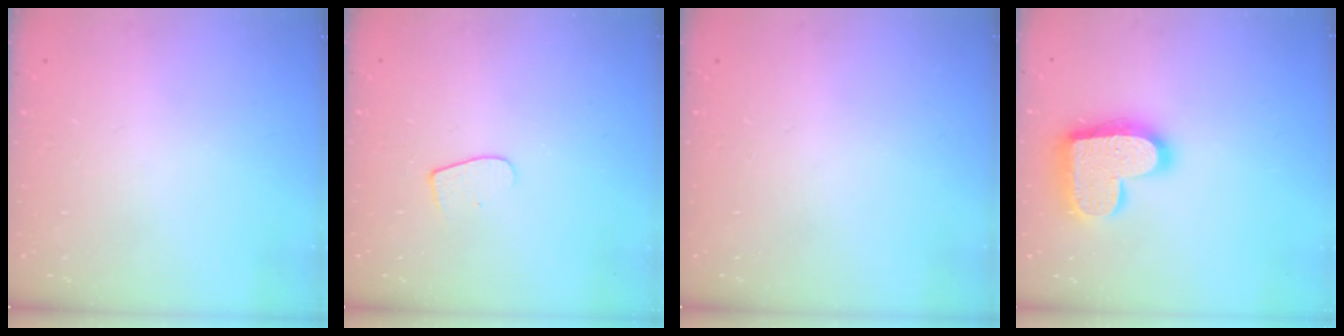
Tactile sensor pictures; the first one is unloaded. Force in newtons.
{"total": 5.0, "press": 5.0, "slide": 0.4}
{"total": 0.0}
{"total": 18.7, "press": 18.7, "slide": 1.2}